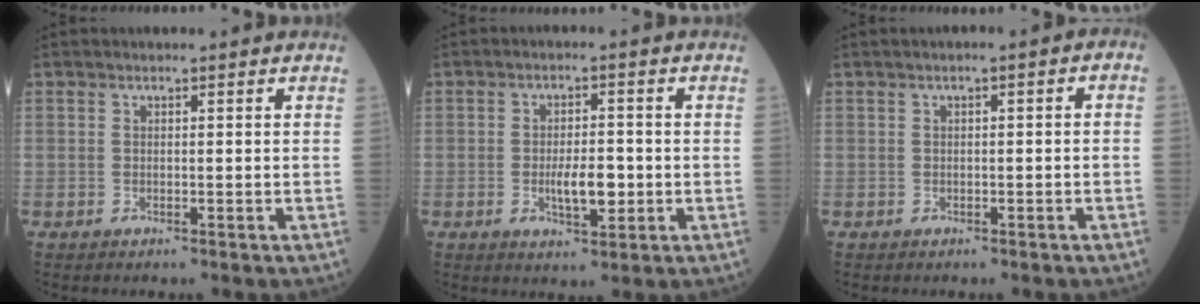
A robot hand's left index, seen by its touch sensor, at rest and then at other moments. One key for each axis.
{"total": 5.1, "fx": -1.1, "fy": 1.9, "fz": 4.6, "tx": -0.079, "ty": -0.003, "tz": -0.018}
{"total": 1.7, "fx": -0.5, "fy": 0.8, "fz": 1.4, "tx": -0.015, "ty": 0.006, "tz": -0.011}